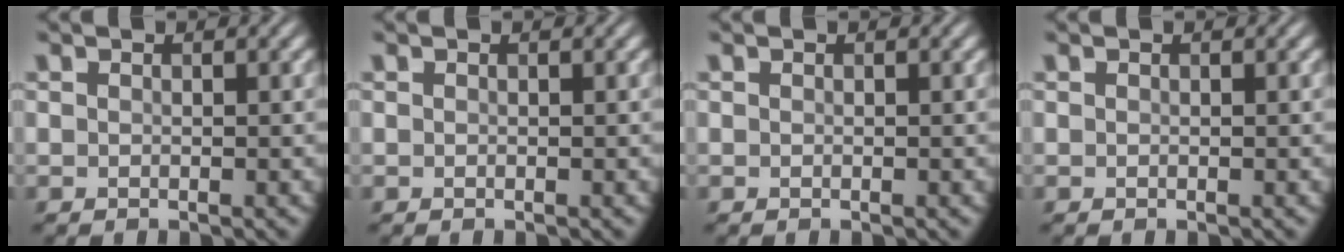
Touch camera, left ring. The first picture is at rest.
{"total": 0.0}
{"total": 0.0}
{"total": 0.0}